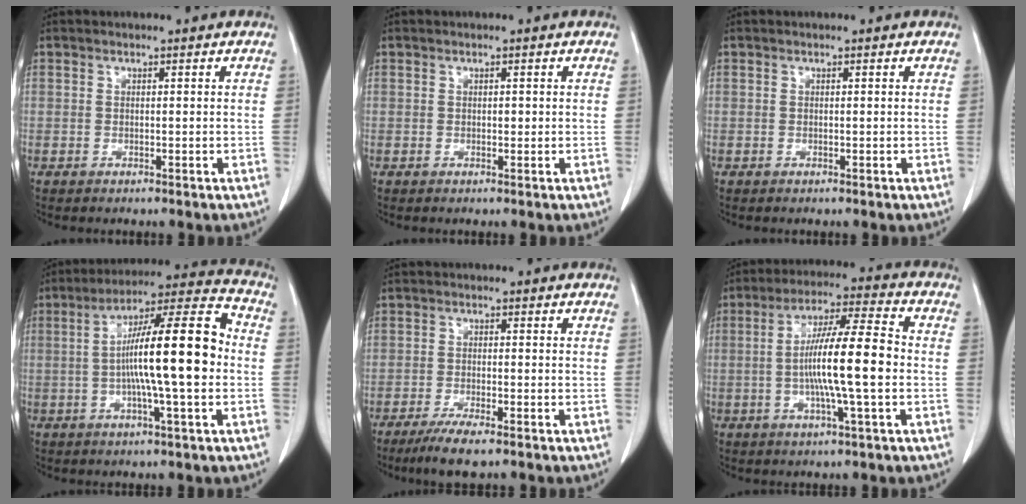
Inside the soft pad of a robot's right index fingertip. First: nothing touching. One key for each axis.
{"total": 1.0, "fx": 0.0, "fy": 0.4, "fz": 0.9, "tx": -0.015, "ty": 0.001, "tz": 0.001}
{"total": 0.0}
{"total": 16.2, "fx": -0.9, "fy": 1.1, "fz": 16.2, "tx": -0.261, "ty": 0.021, "tz": -0.021}
{"total": 5.4, "fx": -3.9, "fy": 0.6, "fz": 3.8, "tx": -0.068, "ty": -0.013, "tz": -0.064}
{"total": 12.5, "fx": -1.3, "fy": 0.4, "fz": 12.4, "tx": -0.218, "ty": 0.007, "tz": -0.029}